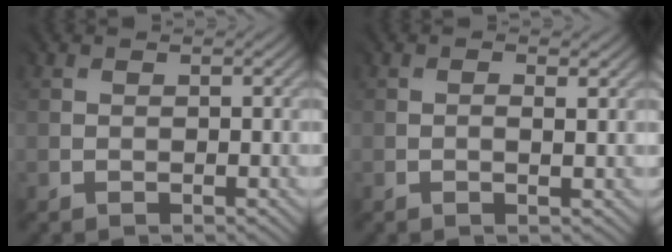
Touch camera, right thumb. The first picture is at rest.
{"total": 0.8, "force": [0.1, 0.0, 0.8], "torque": [-0.015, -0.006, 0.003]}